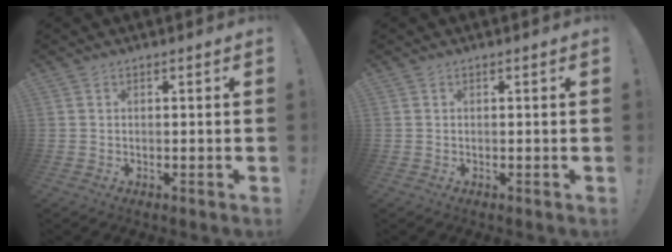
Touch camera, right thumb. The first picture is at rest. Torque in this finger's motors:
{"motor_torque": [0.00, 0.00, 0.00, 0.00, 0.00]}